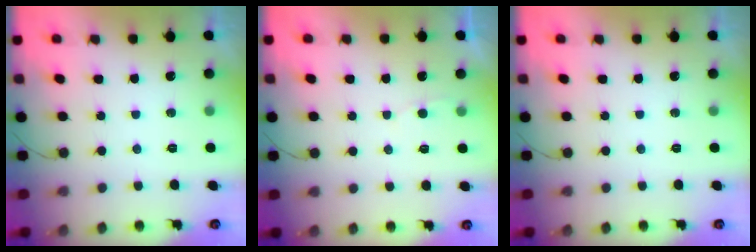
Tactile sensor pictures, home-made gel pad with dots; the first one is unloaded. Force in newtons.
{"total": 2.0, "press": 2.0, "slide": 0.2}
{"total": 0.0}